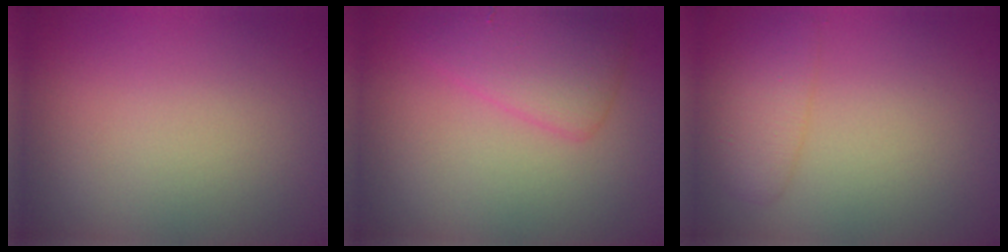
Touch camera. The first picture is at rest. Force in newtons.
{"total": 3.4, "press": 3.4, "slide": 0.0}
{"total": 2.3, "press": 2.3, "slide": 0.1}